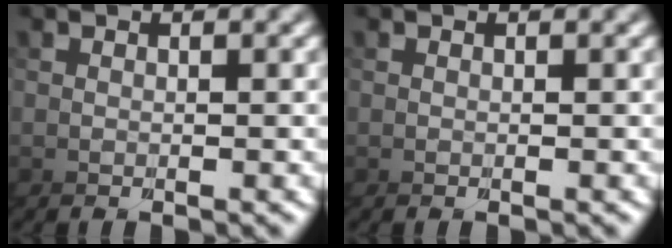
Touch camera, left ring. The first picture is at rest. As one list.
[{"total": 0.0}]